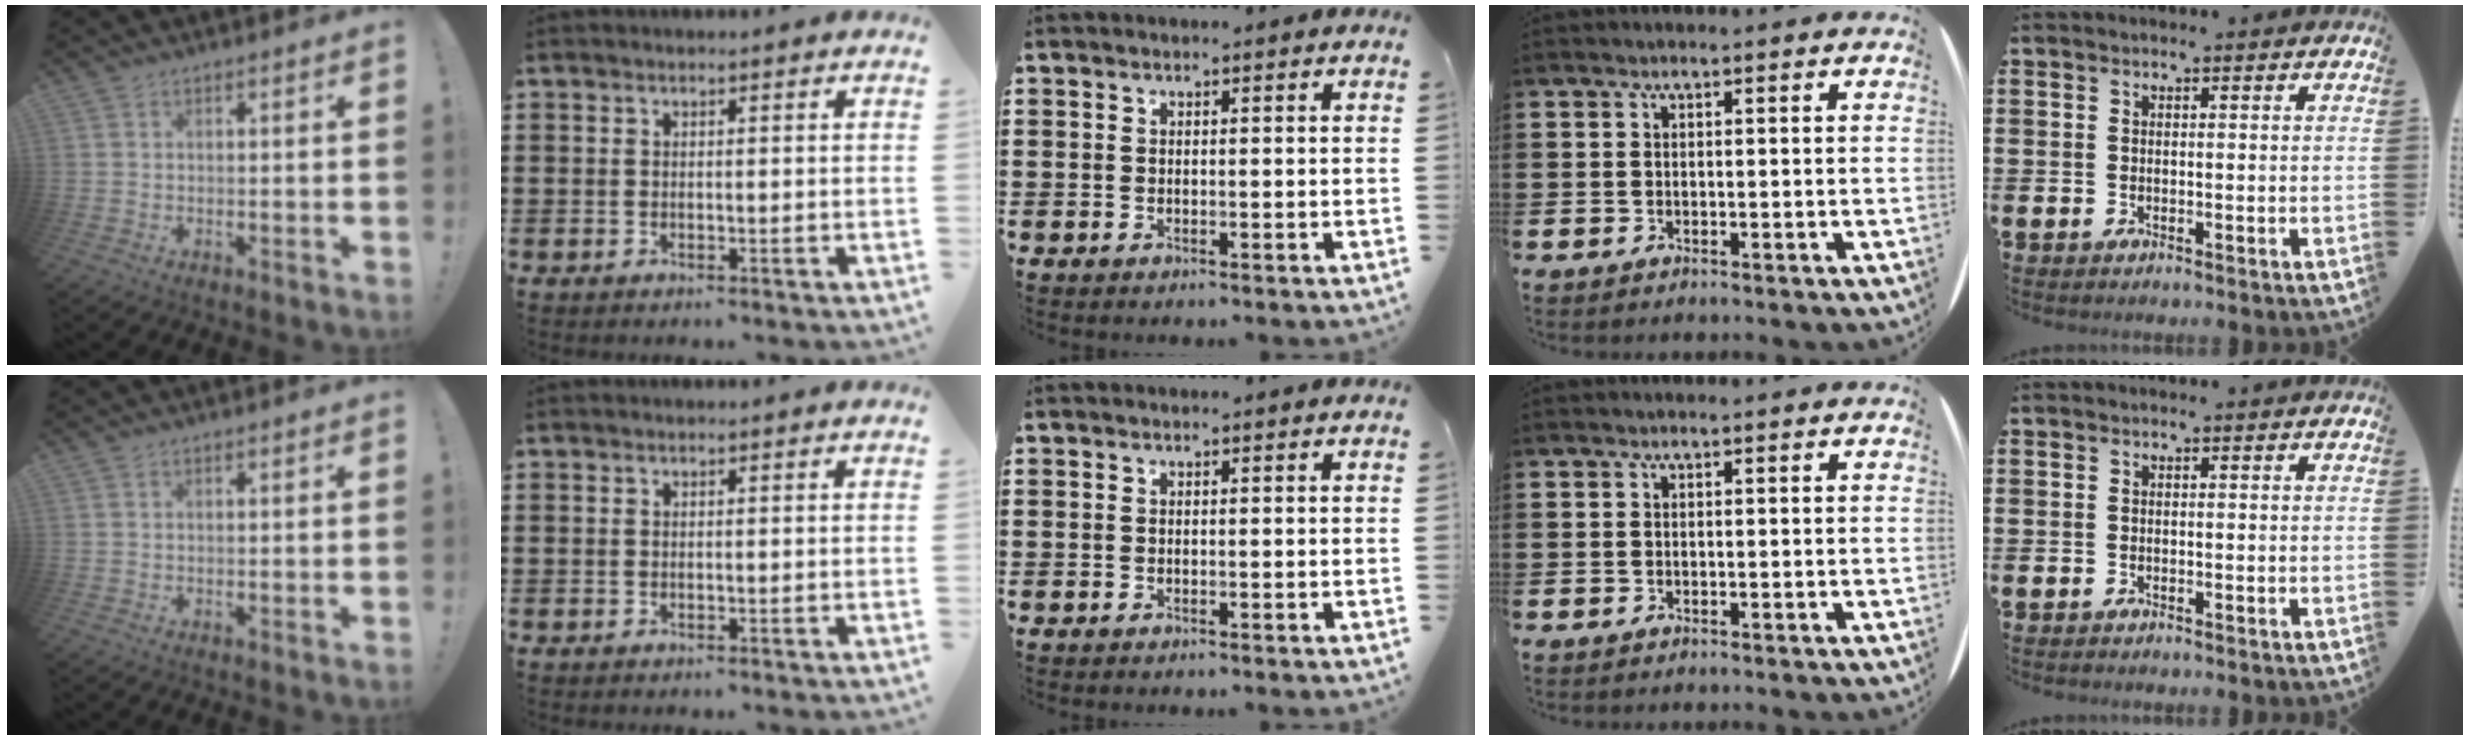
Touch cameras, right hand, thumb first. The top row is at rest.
{}